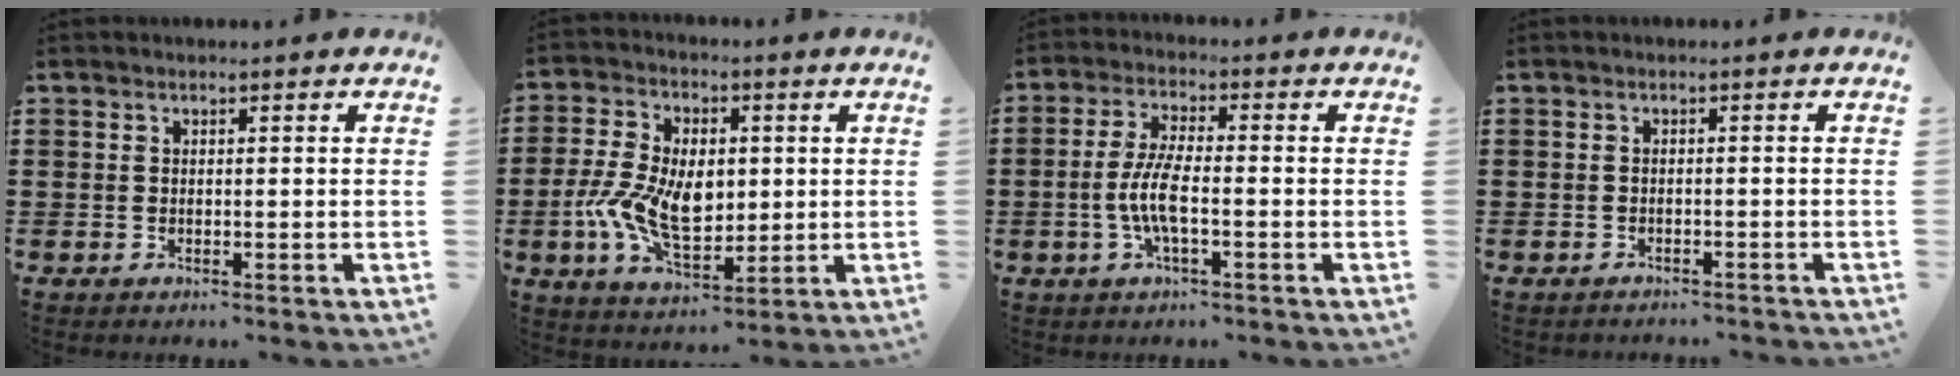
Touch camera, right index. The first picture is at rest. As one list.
[{"total": 10.4, "force": [-0.7, 6.5, 8.1], "torque": [-0.172, 0.007, -0.015]}, {"total": 6.0, "force": [-1.6, 1.6, 5.5], "torque": [-0.123, -0.005, -0.037]}, {"total": 1.0, "force": [-0.9, 0.2, 0.1], "torque": [-0.005, 0.000, -0.020]}]